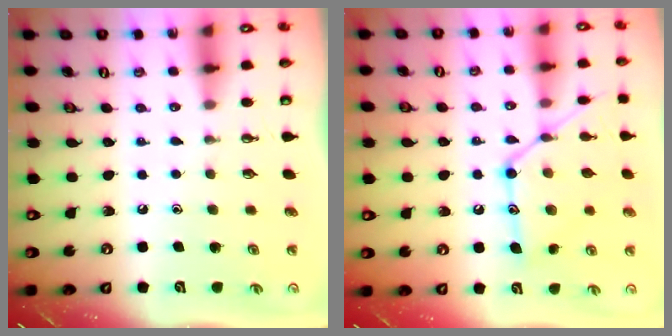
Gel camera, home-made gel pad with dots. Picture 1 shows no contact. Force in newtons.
{"total": 16.6, "press": 16.6, "slide": 1.1}